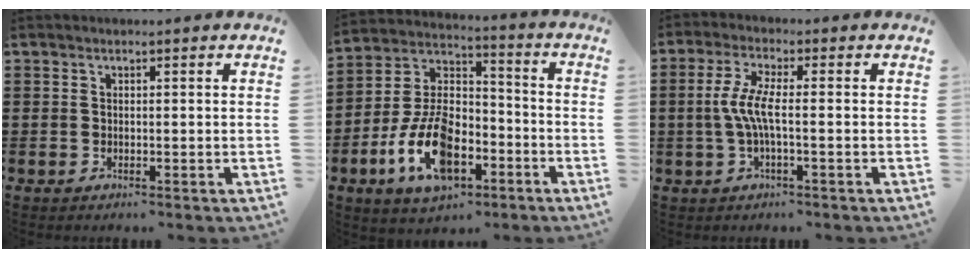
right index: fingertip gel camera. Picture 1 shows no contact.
{"total": 12.8, "force": [-5.9, 7.0, 9.0], "torque": [-0.203, 0.010, -0.111]}
{"total": 5.3, "force": [-0.7, 0.9, 5.2], "torque": [-0.123, -0.009, -0.024]}